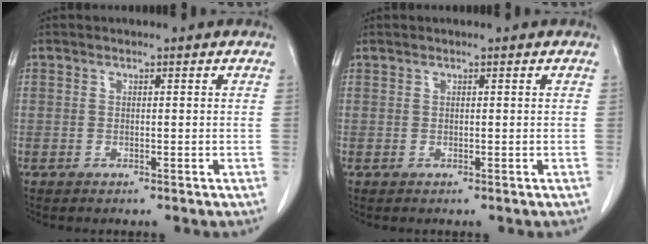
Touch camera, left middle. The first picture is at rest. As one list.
[{"total": 0.0}]